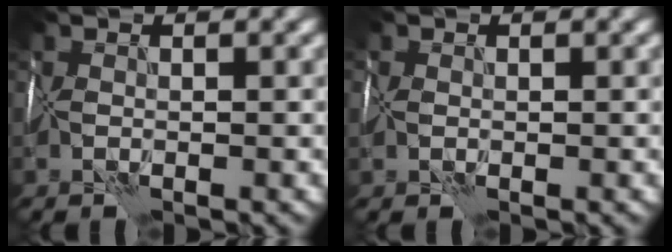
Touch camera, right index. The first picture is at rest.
{"total": 0.8, "force": [0.1, 0.8, 0.3], "torque": [-0.007, -0.001, 0.001]}